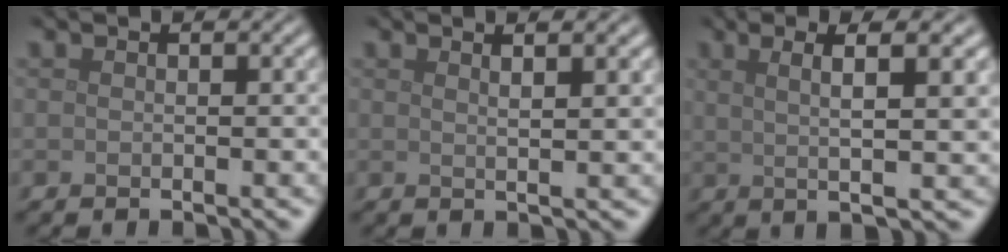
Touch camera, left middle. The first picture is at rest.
{"total": 3.2, "force": [1.8, 1.0, 2.5], "torque": [-0.014, 0.010, 0.002]}
{"total": 6.0, "force": [1.9, 1.2, 5.6], "torque": [-0.083, 0.005, 0.029]}